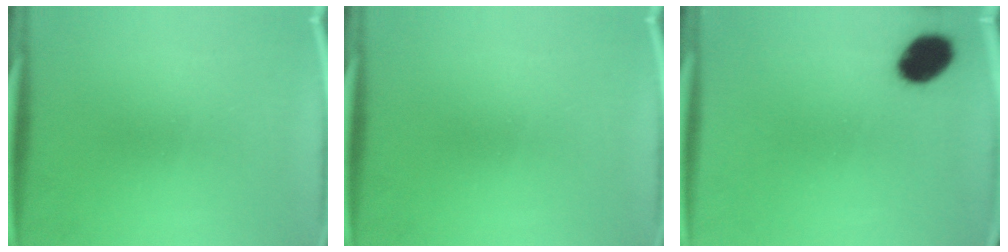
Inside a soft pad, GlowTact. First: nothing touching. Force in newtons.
{"total": 0.0}
{"total": 8.7}